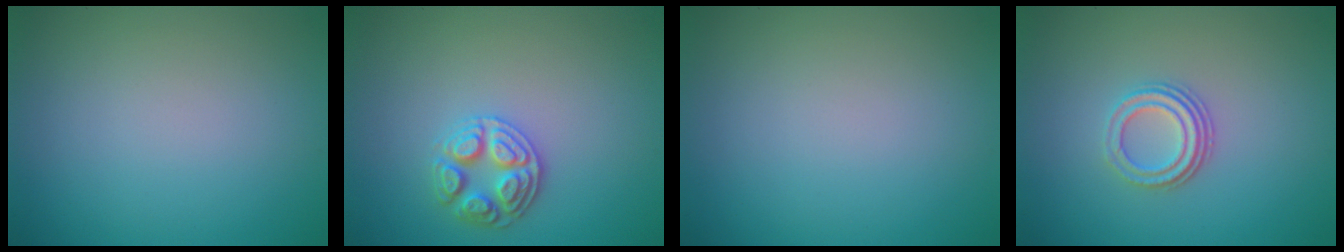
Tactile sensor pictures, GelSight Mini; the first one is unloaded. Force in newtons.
{"total": 3.1, "press": 2.9, "slide": 0.9}
{"total": 0.0}
{"total": 3.0, "press": 2.3, "slide": 1.9}